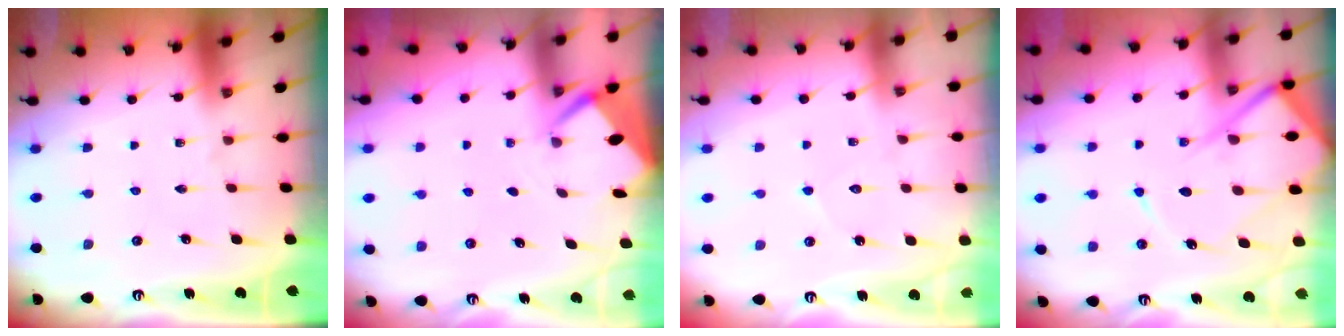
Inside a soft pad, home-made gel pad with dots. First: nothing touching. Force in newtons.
{"total": 2.6, "press": 2.6, "slide": 0.1}
{"total": 6.1, "press": 6.0, "slide": 0.7}
{"total": 12.7, "press": 12.7, "slide": 1.3}